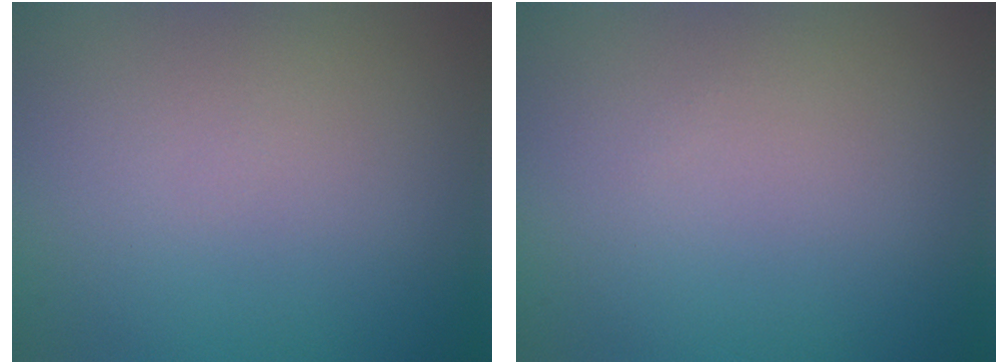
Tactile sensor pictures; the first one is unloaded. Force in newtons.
{"total": 0.0}